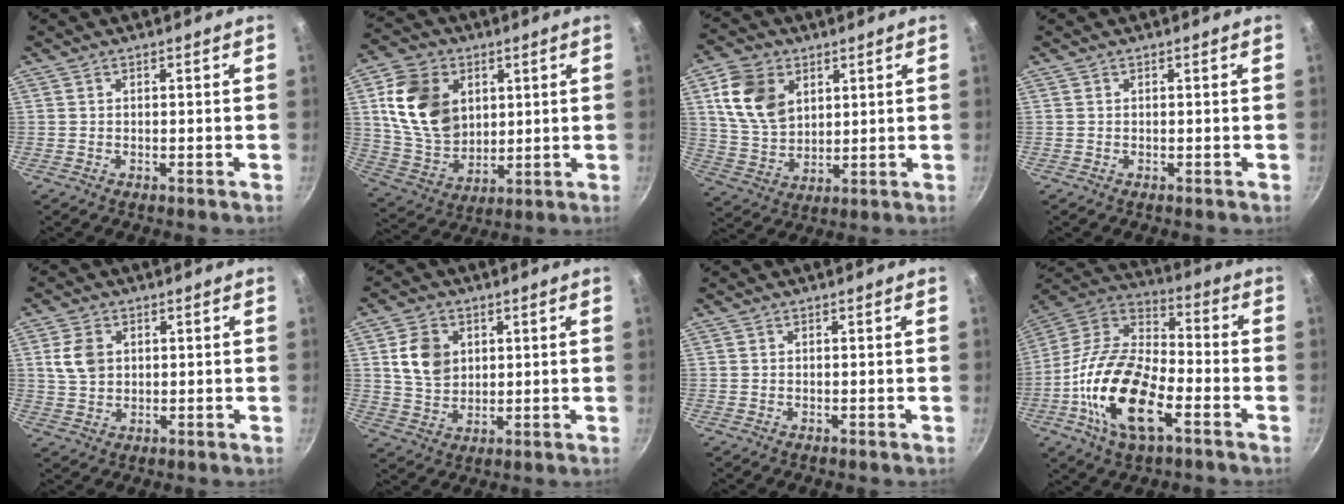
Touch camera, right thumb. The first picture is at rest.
{"total": 16.7, "force": [3.7, 12.9, 9.9], "torque": [-0.152, -0.009, 0.075]}
{"total": 12.4, "force": [4.5, 9.0, 7.4], "torque": [-0.114, -0.017, 0.091]}
{"total": 0.0}
{"total": 5.8, "force": [1.4, 4.3, 3.6], "torque": [-0.059, -0.002, 0.028]}
{"total": 8.3, "force": [2.3, 6.4, 4.8], "torque": [-0.067, -0.009, 0.045]}
{"total": 0.0}
{"total": 21.0, "force": [-7.5, 10.2, 16.8], "torque": [-0.311, 0.036, -0.159]}